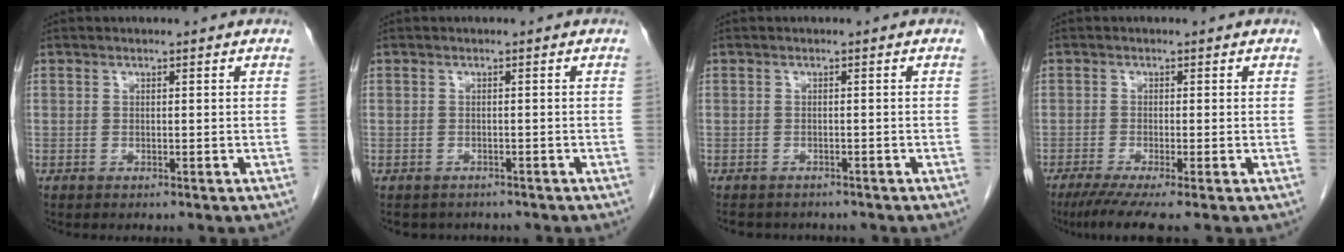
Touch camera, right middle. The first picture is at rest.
{"total": 4.2, "force": [-3.6, 2.1, 0.5], "torque": [-0.006, 0.001, -0.046]}
{"total": 5.7, "force": [-5.1, 2.3, 1.3], "torque": [-0.019, 0.000, -0.064]}
{"total": 5.2, "force": [-3.7, -0.3, 3.6], "torque": [-0.058, -0.016, -0.066]}